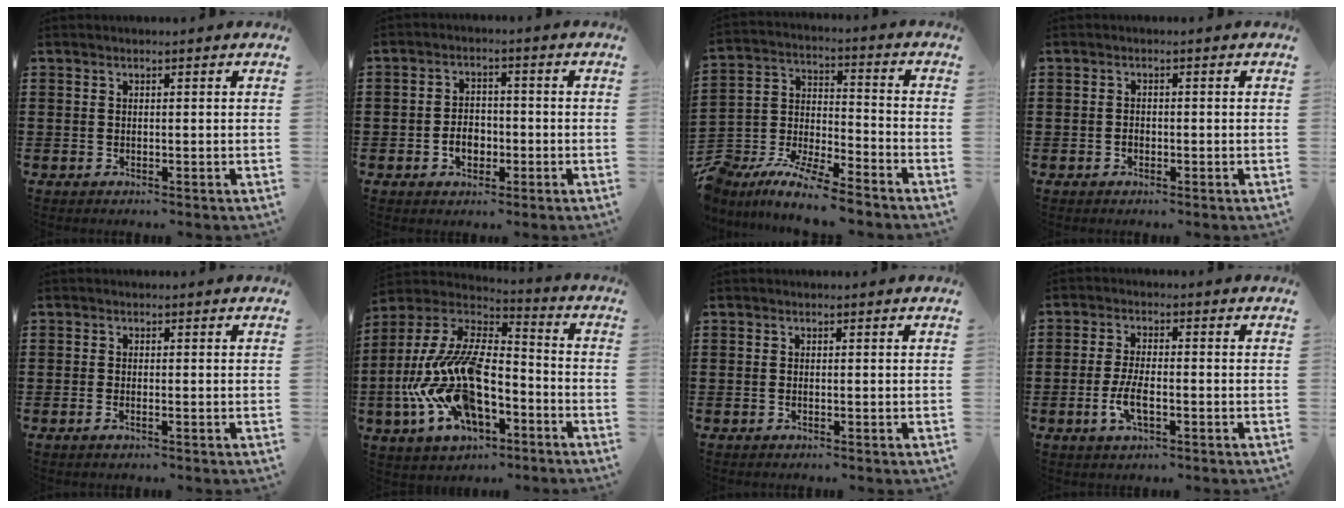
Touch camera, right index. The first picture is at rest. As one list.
[{"total": 3.8, "force": [-1.3, 2.7, 2.4], "torque": [-0.040, 0.001, -0.027]}, {"total": 7.7, "force": [-7.5, 0.6, 1.8], "torque": [-0.047, -0.001, -0.155]}, {"total": 0.9, "force": [-0.5, 0.6, 0.5], "torque": [-0.011, -0.001, -0.008]}, {"total": 0.8, "force": [-0.4, 0.2, 0.7], "torque": [-0.015, -0.003, -0.006]}, {"total": 15.8, "force": [-6.2, 8.1, 12.1], "torque": [-0.288, -0.009, -0.124]}, {"total": 0.0}, {"total": 4.8, "force": [-1.6, 1.7, 4.2], "torque": [-0.092, -0.003, -0.033]}]